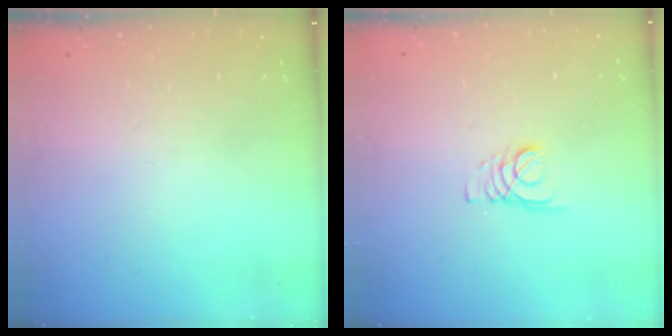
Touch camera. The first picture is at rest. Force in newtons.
{"total": 1.8, "press": 1.7, "slide": 0.1}